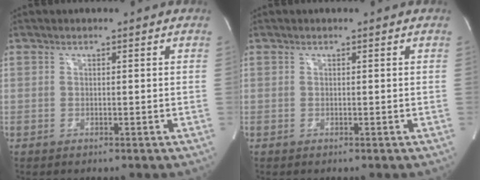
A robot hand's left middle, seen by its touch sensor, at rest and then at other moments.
{"total": 0.0}